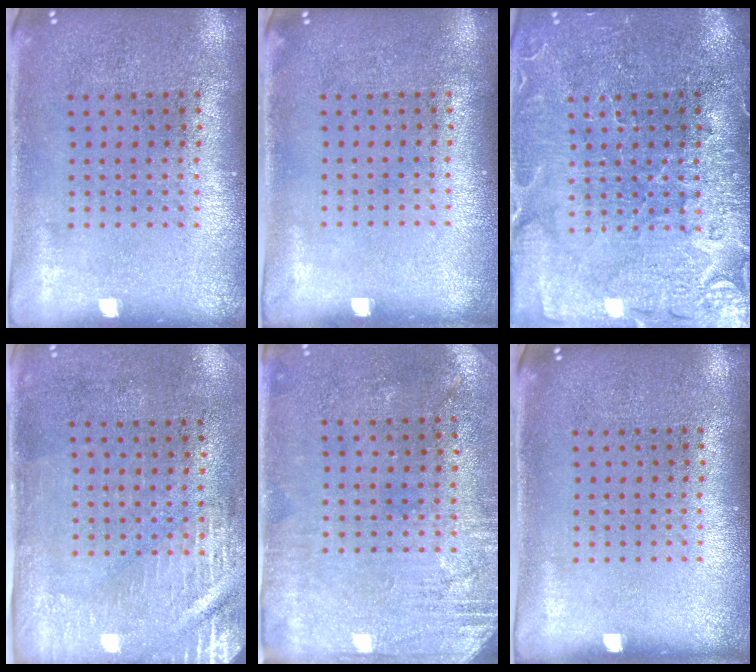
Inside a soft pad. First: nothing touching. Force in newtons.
{"total": 0.0}
{"total": 3.6, "press": 3.4, "slide": 1.2}
{"total": 2.9, "press": 2.5, "slide": 1.5}
{"total": 2.7, "press": 2.3, "slide": 1.4}
{"total": 0.0}